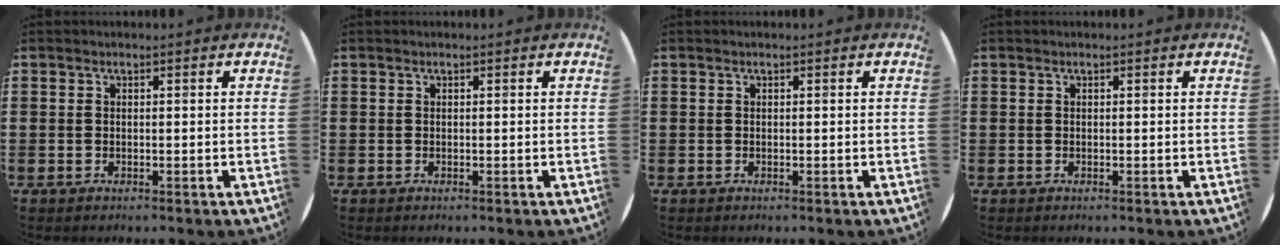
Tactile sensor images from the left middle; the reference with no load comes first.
{"total": 0.0}
{"total": 0.0}
{"total": 0.0}